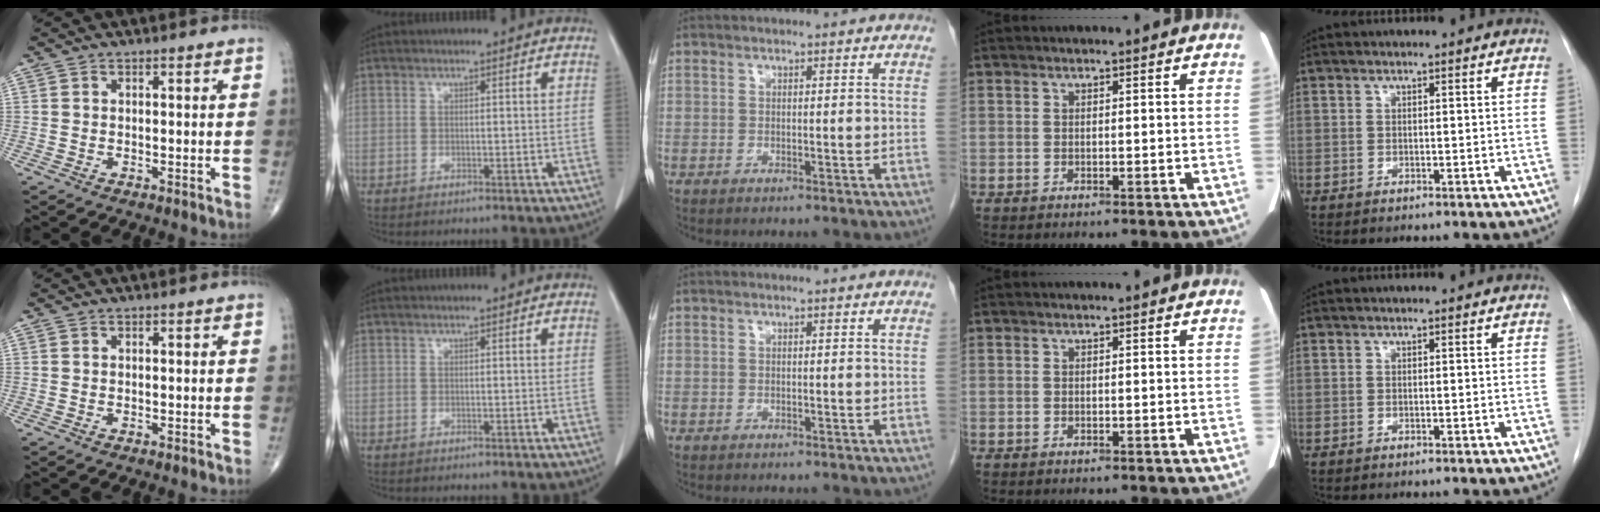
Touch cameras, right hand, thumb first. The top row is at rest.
{}